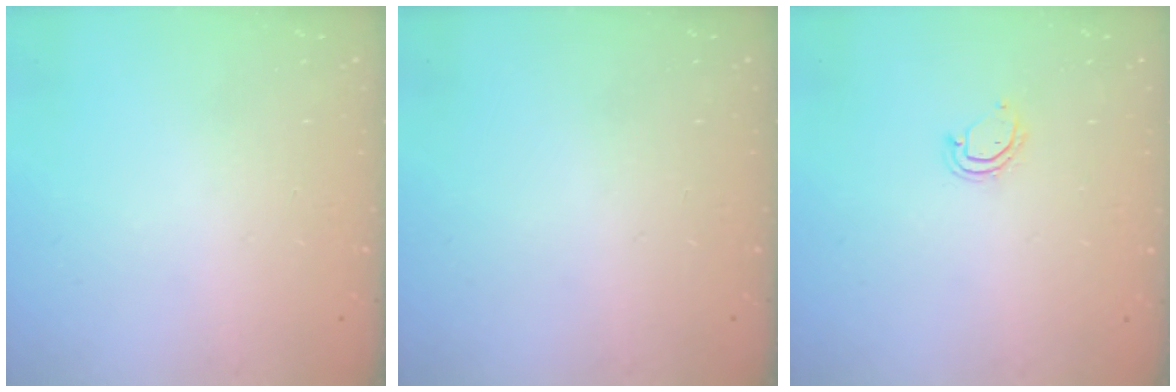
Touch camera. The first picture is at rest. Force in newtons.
{"total": 0.0}
{"total": 4.7, "press": 4.6, "slide": 0.4}